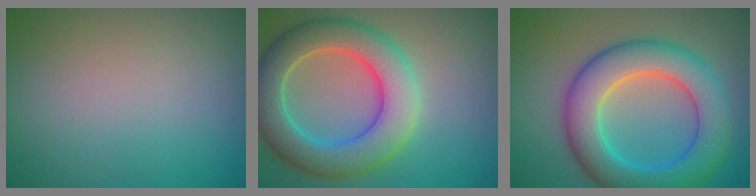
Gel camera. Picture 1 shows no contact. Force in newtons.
{"total": 8.3, "press": 8.3, "slide": 0.5}
{"total": 8.9, "press": 8.9, "slide": 0.1}